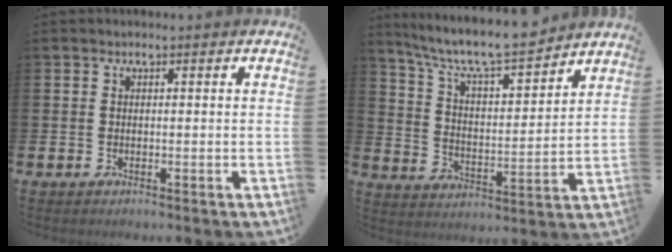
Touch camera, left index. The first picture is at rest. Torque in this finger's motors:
{"motor_torque": [0.39, -0.48, 0.83, 0.21]}